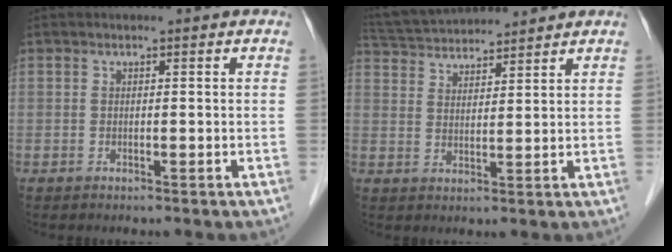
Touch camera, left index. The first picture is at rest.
{"total": 10.0, "force": [9.6, 1.1, 2.7], "torque": [-0.059, 0.030, 0.163]}